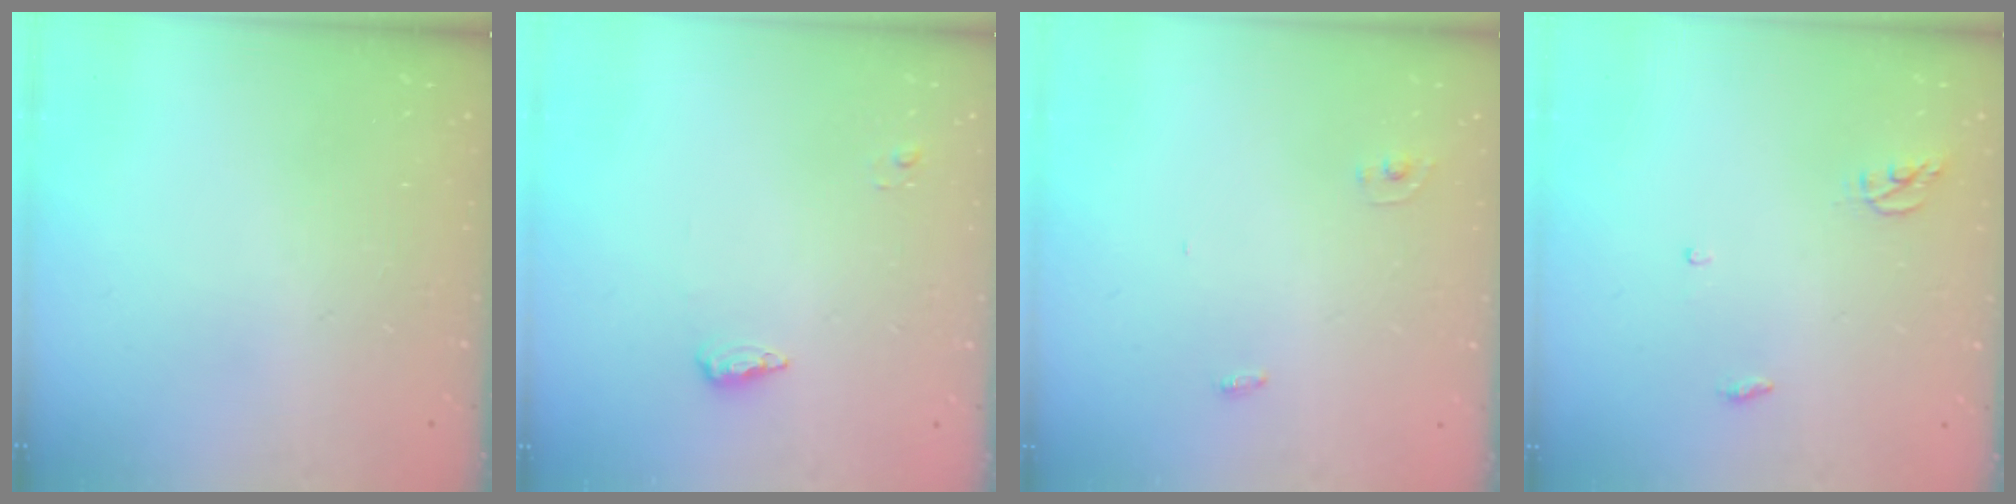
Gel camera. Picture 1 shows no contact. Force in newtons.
{"total": 5.6, "press": 5.4, "slide": 1.2}
{"total": 2.4, "press": 2.4, "slide": 0.2}
{"total": 3.9, "press": 3.8, "slide": 0.3}